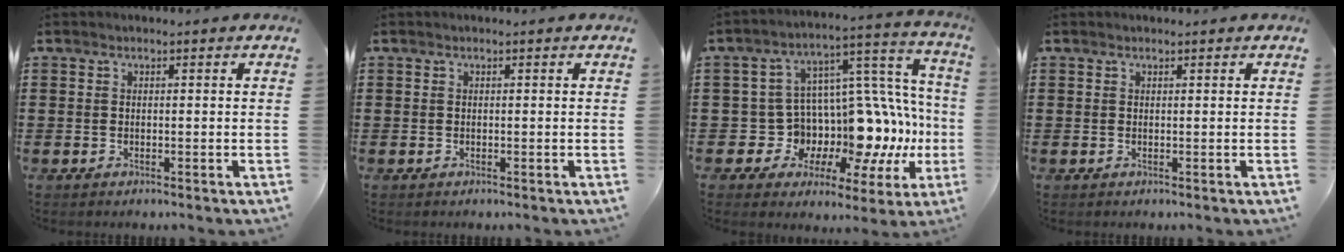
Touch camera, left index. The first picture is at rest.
{"total": 0.0}
{"total": 8.3, "force": [-0.9, 7.1, 4.2], "torque": [-0.077, -0.061, -0.008]}
{"total": 0.0}